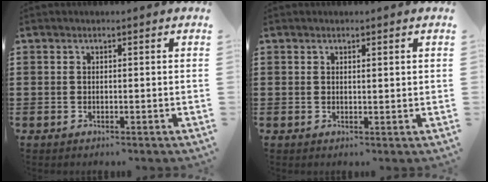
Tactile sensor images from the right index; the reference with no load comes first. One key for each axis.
{"total": 0.7, "fx": 0.4, "fy": 0.1, "fz": 0.5, "tx": -0.011, "ty": 0.002, "tz": 0.007}